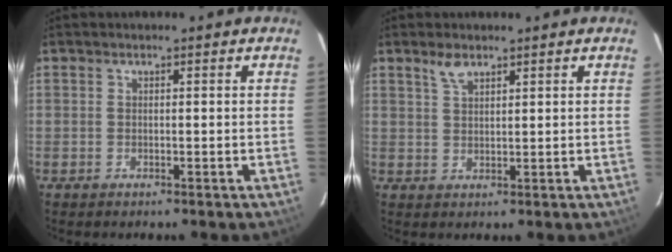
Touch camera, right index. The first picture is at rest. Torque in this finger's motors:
{"motor_torque": [0.05, -0.02, 0.07, 0.04]}